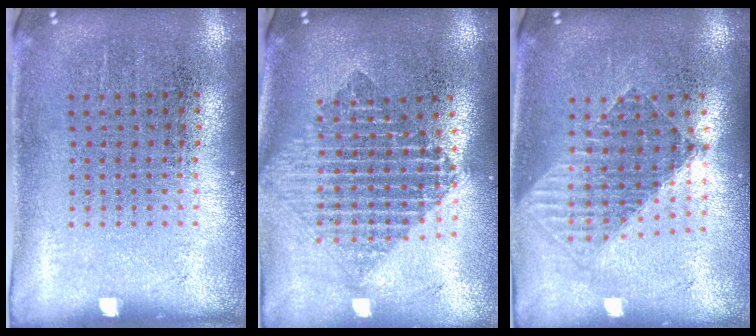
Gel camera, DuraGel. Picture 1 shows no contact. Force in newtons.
{"total": 2.0, "press": 1.6, "slide": 1.2}
{"total": 1.5, "press": 1.3, "slide": 0.8}